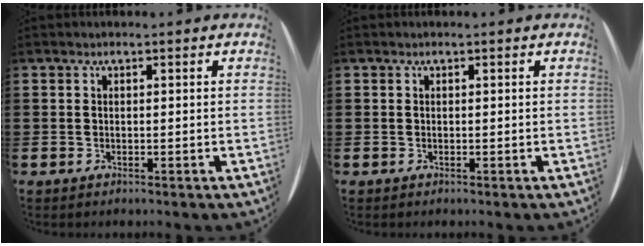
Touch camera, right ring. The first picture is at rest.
{"total": 0.0}